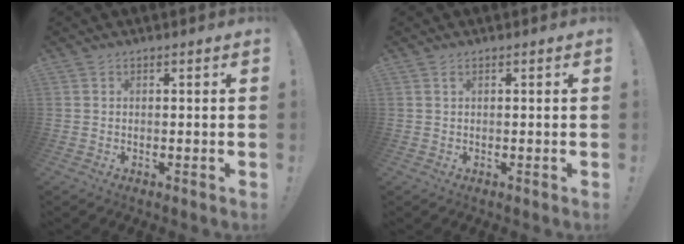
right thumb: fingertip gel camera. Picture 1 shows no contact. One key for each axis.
{"total": 0.8, "fx": 0.3, "fy": 0.1, "fz": 0.7, "tx": -0.015, "ty": 0.001, "tz": 0.005}